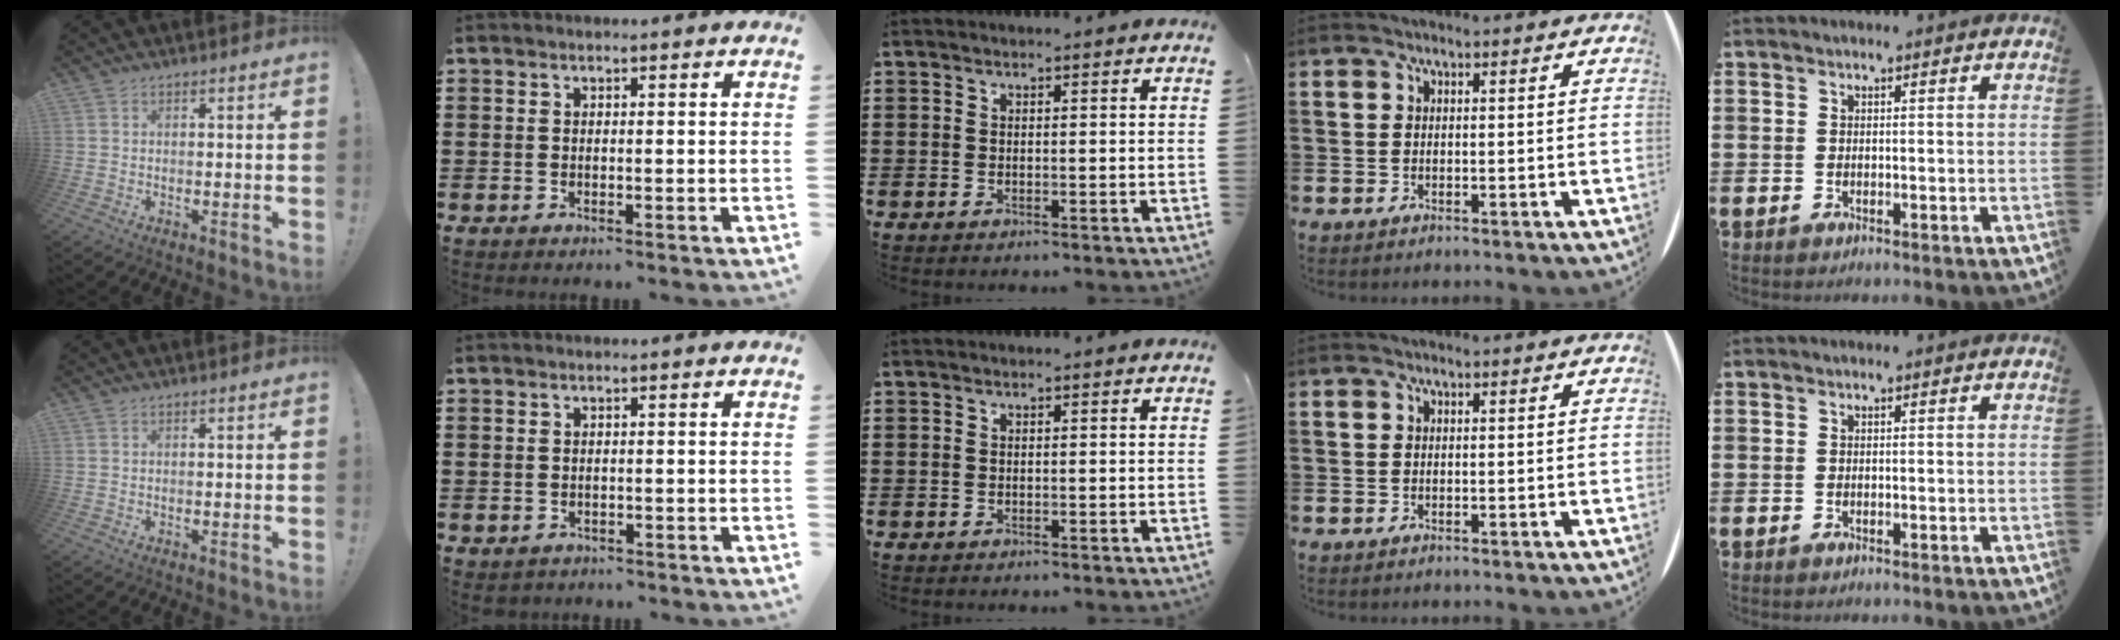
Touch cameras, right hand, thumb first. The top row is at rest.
{"index": {"total": 0.7, "force": [-0.5, 0.5, 0.0], "torque": [-0.004, 0.003, -0.011]}}